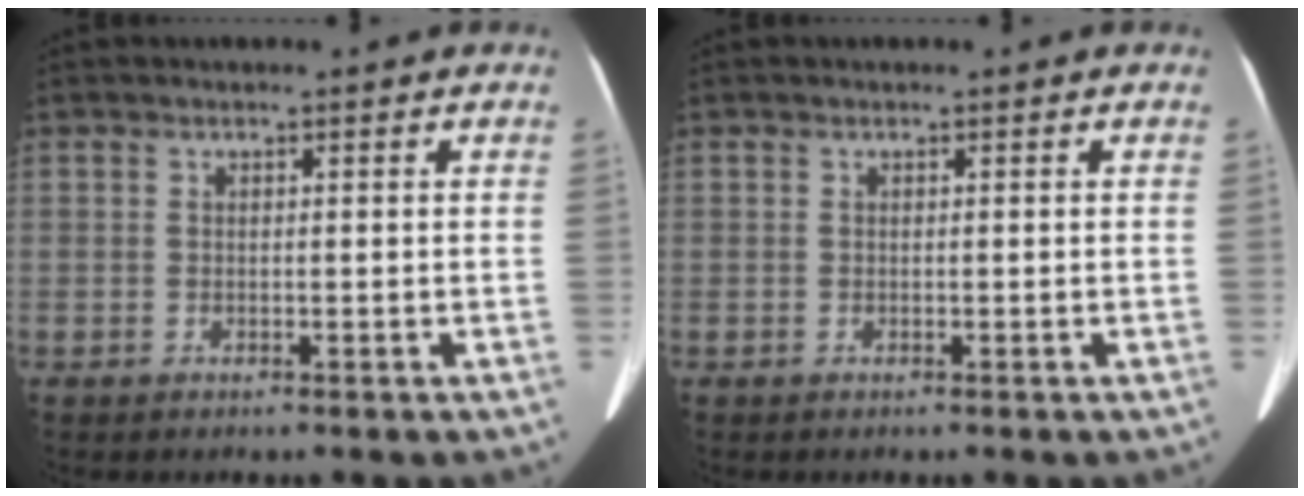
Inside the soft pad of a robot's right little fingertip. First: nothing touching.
{"total": 0.0}